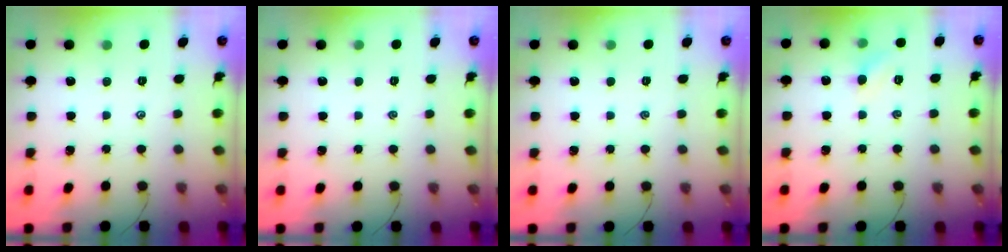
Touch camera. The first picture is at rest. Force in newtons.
{"total": 0.0}
{"total": 0.0}
{"total": 4.9, "press": 4.7, "slide": 1.3}